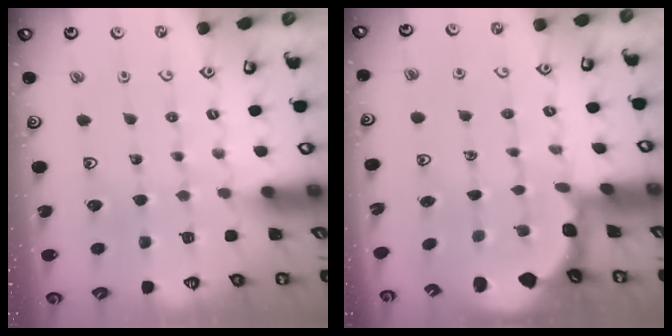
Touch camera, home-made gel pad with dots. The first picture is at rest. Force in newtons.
{"total": 1.8, "press": 1.7, "slide": 0.5}